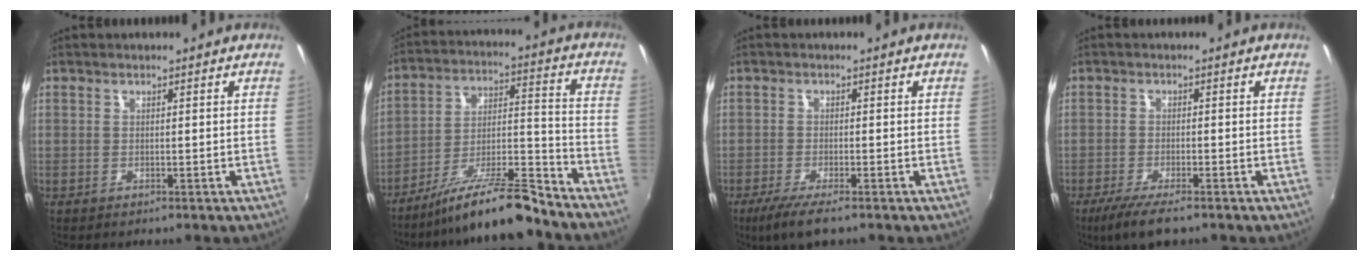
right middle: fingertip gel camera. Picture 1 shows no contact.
{"total": 15.9, "force": [-13.3, 1.6, 8.5], "torque": [-0.154, -0.005, -0.223]}
{"total": 6.0, "force": [-4.1, 1.0, 4.2], "torque": [-0.100, -0.025, -0.075]}
{"total": 6.8, "force": [-4.8, 1.5, 4.5], "torque": [-0.108, -0.025, -0.087]}